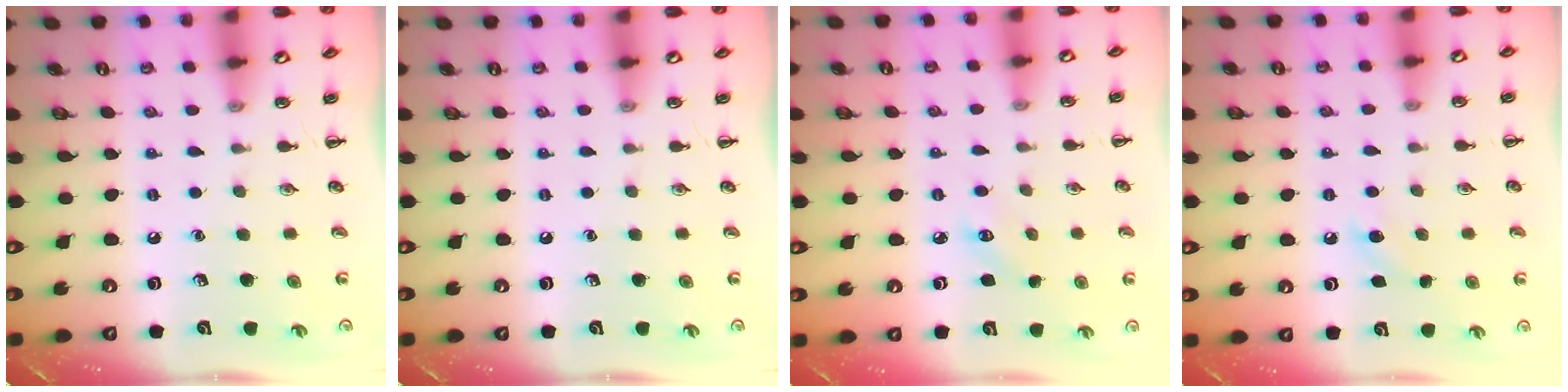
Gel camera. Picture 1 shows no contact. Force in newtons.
{"total": 0.0}
{"total": 3.5, "press": 3.4, "slide": 0.9}
{"total": 4.4, "press": 4.2, "slide": 1.2}